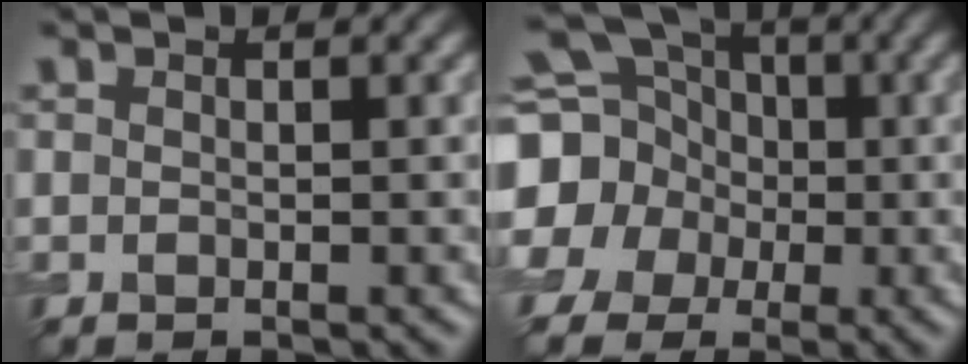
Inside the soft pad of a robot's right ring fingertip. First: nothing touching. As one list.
[{"total": 16.5, "force": [-0.2, 15.5, 5.7], "torque": [-0.172, -0.004, -0.045]}]